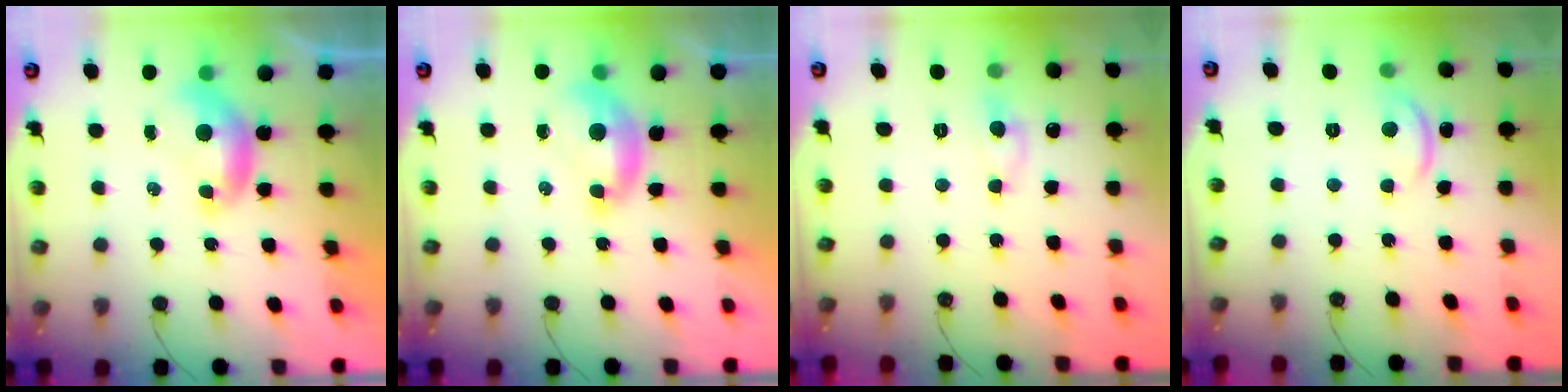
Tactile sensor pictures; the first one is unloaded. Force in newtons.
{"total": 1.8, "press": 1.7, "slide": 0.7}
{"total": 1.9, "press": 1.8, "slide": 0.6}
{"total": 2.0, "press": 2.0, "slide": 0.2}